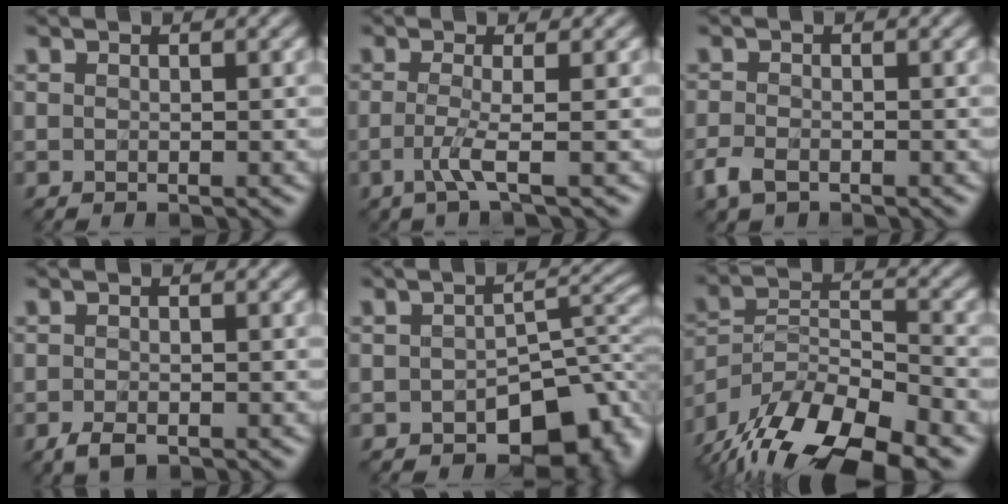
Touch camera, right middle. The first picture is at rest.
{"total": 2.1, "force": [-0.8, 0.2, 2.0], "torque": [-0.045, -0.005, -0.021]}
{"total": 1.9, "force": [-1.3, 1.1, 1.0], "torque": [-0.026, -0.003, -0.031]}
{"total": 1.6, "force": [-1.1, 0.8, 0.9], "torque": [-0.021, -0.004, -0.021]}
{"total": 7.5, "force": [-3.5, 4.3, 5.1], "torque": [-0.050, -0.009, -0.048]}
{"total": 14.2, "force": [-11.0, 4.9, 7.6], "torque": [-0.153, -0.013, -0.183]}